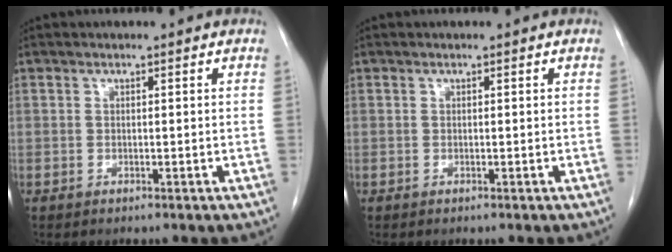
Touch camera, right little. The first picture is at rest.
{"total": 0.0}